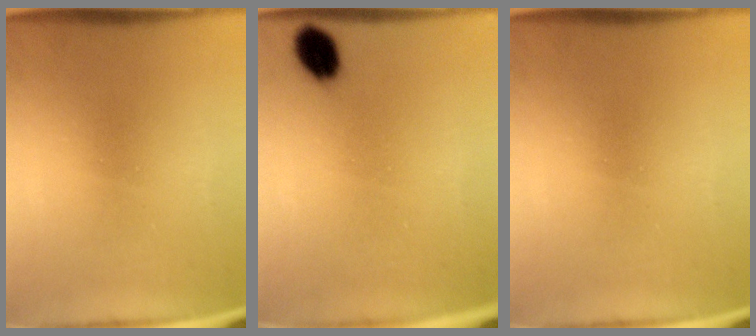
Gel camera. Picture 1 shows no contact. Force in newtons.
{"total": 5.0}
{"total": 0.0}